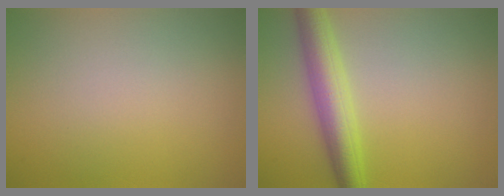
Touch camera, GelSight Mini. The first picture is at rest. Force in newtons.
{"total": 4.6, "press": 4.6, "slide": 0.0}